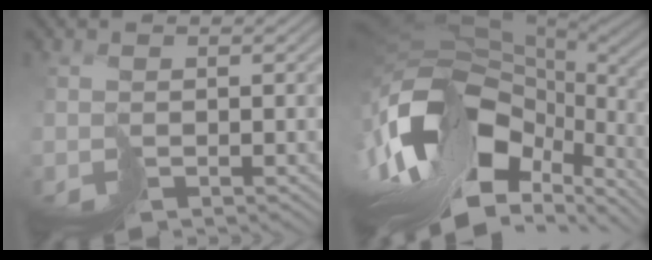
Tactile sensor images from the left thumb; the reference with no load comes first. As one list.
[{"total": 16.4, "force": [-6.3, 7.9, 12.9], "torque": [-0.265, -0.011, -0.087]}]